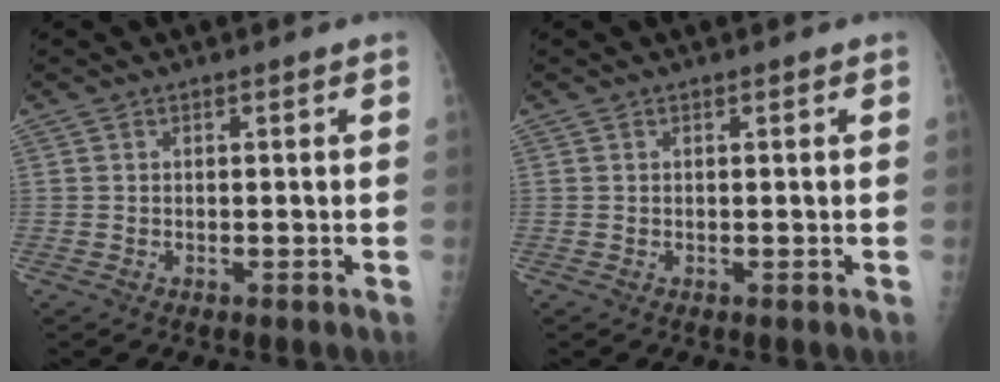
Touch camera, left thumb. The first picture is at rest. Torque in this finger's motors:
{"motor_torque": [0.00, 0.00, -0.02, -0.02, 0.00]}